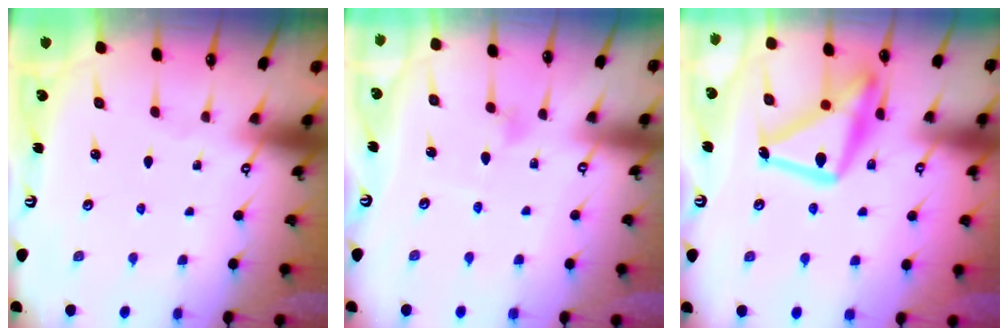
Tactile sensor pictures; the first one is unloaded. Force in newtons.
{"total": 5.3, "press": 5.2, "slide": 0.7}
{"total": 21.2, "press": 21.1, "slide": 1.6}